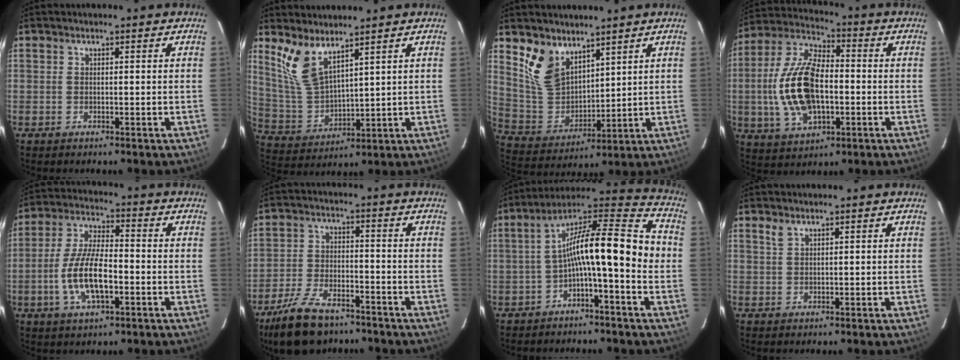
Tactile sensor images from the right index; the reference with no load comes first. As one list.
[{"total": 8.7, "force": [6.1, 2.9, 5.5], "torque": [-0.114, -0.006, 0.140]}, {"total": 10.8, "force": [7.3, 6.3, 4.9], "torque": [-0.101, 0.003, 0.165]}, {"total": 17.4, "force": [-2.0, 9.3, 14.6], "torque": [-0.308, 0.008, -0.031]}, {"total": 11.7, "force": [-3.3, 4.2, 10.3], "torque": [-0.212, 0.001, -0.062]}, {"total": 13.4, "force": [-10.0, 5.9, 6.7], "torque": [-0.156, -0.011, -0.178]}, {"total": 14.3, "force": [-2.6, 2.7, 13.8], "torque": [-0.228, 0.031, -0.052]}, {"total": 1.3, "force": [1.0, 0.5, 0.7], "torque": [-0.014, 0.003, 0.020]}]